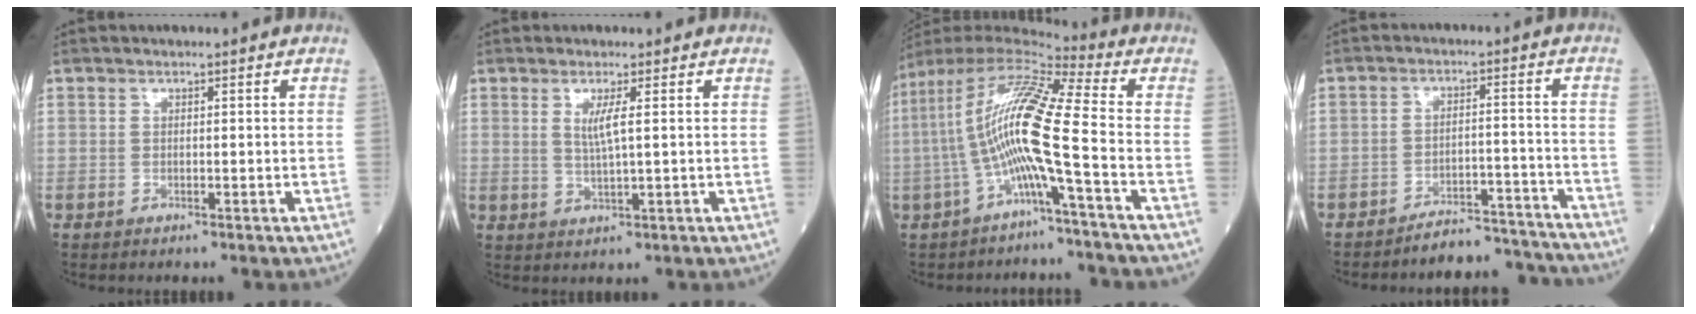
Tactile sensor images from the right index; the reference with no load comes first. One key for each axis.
{"total": 3.1, "fx": 0.9, "fy": -0.2, "fz": 2.9, "tx": -0.063, "ty": -0.006, "tz": 0.018}
{"total": 13.9, "fx": -2.8, "fy": -0.4, "fz": 13.6, "tx": -0.271, "ty": 0.020, "tz": -0.069}
{"total": 8.6, "fx": -8.5, "fy": 1.4, "fz": -0.1, "tx": 0.023, "ty": 0.035, "tz": -0.119}